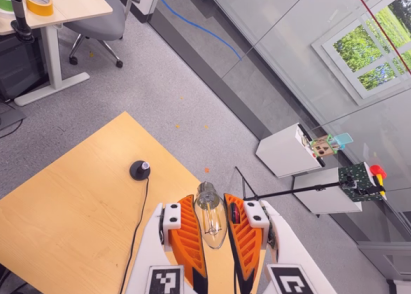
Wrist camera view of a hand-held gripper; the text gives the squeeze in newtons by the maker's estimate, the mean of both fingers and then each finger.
{"total": 19.3, "left": 21.8, "right": 16.8}